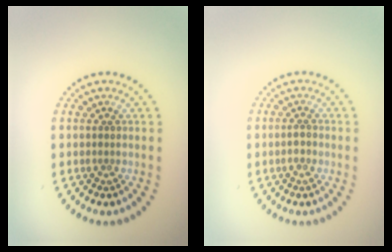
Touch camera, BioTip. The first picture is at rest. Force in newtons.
{"total": 1.2, "press": 1.1, "slide": 0.3}